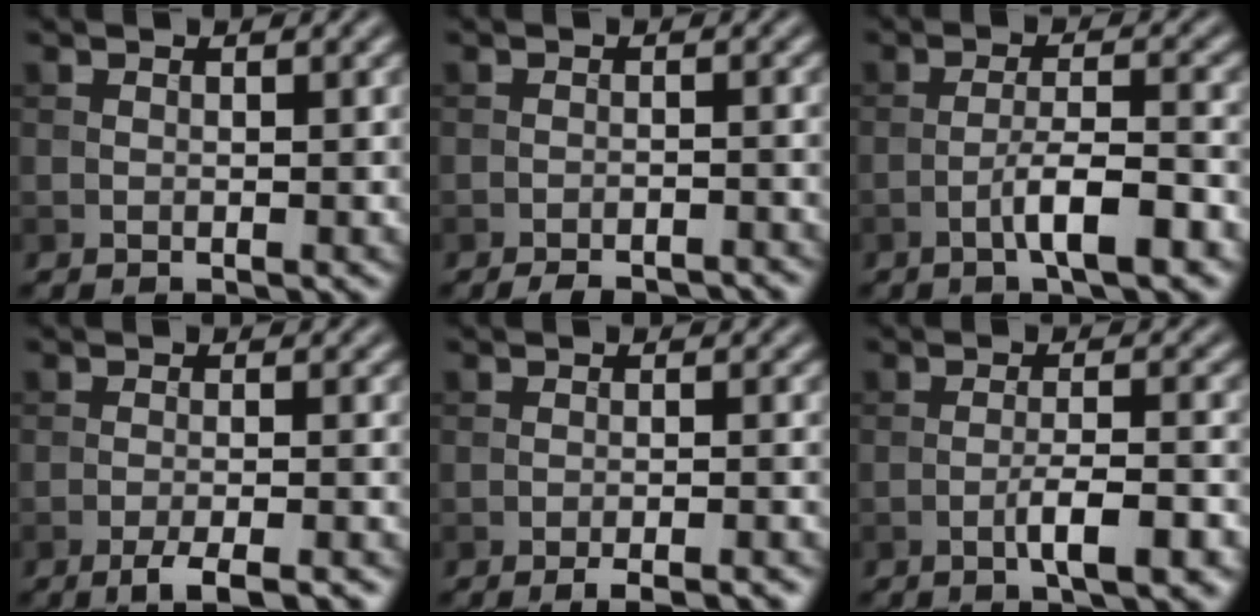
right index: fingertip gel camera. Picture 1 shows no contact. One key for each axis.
{"total": 3.9, "fx": -3.6, "fy": 0.7, "fz": 1.4, "tx": -0.024, "ty": -0.004, "tz": -0.051}
{"total": 4.7, "fx": -2.4, "fy": 0.8, "fz": 4.0, "tx": -0.069, "ty": 0.009, "tz": -0.043}
{"total": 3.8, "fx": -2.6, "fy": 0.7, "fz": 2.7, "tx": -0.042, "ty": -0.001, "tz": -0.045}
{"total": 3.4, "fx": -2.5, "fy": 0.6, "fz": 2.2, "tx": -0.030, "ty": 0.002, "tz": -0.037}
{"total": 4.1, "fx": -1.9, "fy": 0.7, "fz": 3.6, "tx": -0.062, "ty": 0.005, "tz": -0.033}